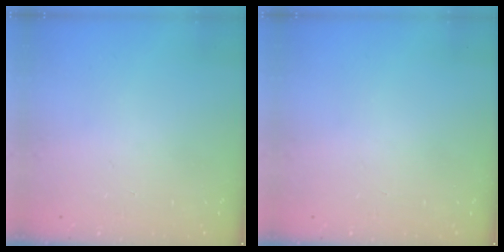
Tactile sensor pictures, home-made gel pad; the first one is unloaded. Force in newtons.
{"total": 0.0}